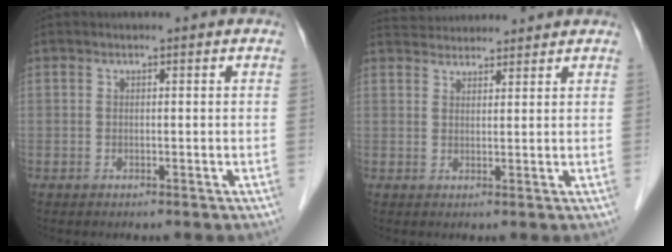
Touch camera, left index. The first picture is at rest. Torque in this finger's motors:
{"motor_torque": [-0.49, -0.87, -0.03, 0.01]}